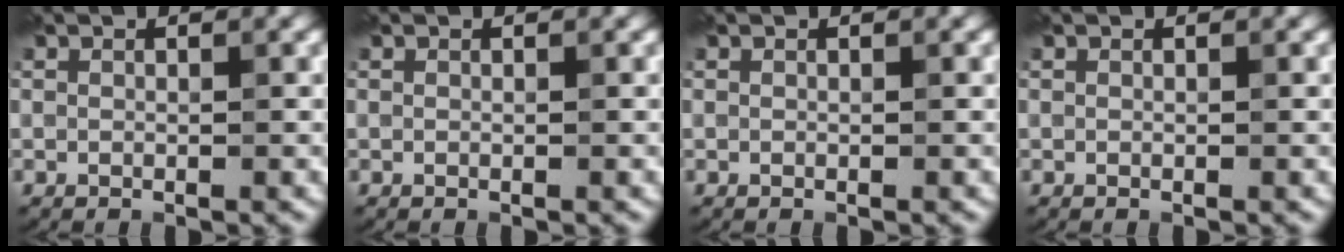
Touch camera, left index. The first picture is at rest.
{"total": 0.0}
{"total": 0.0}
{"total": 0.0}